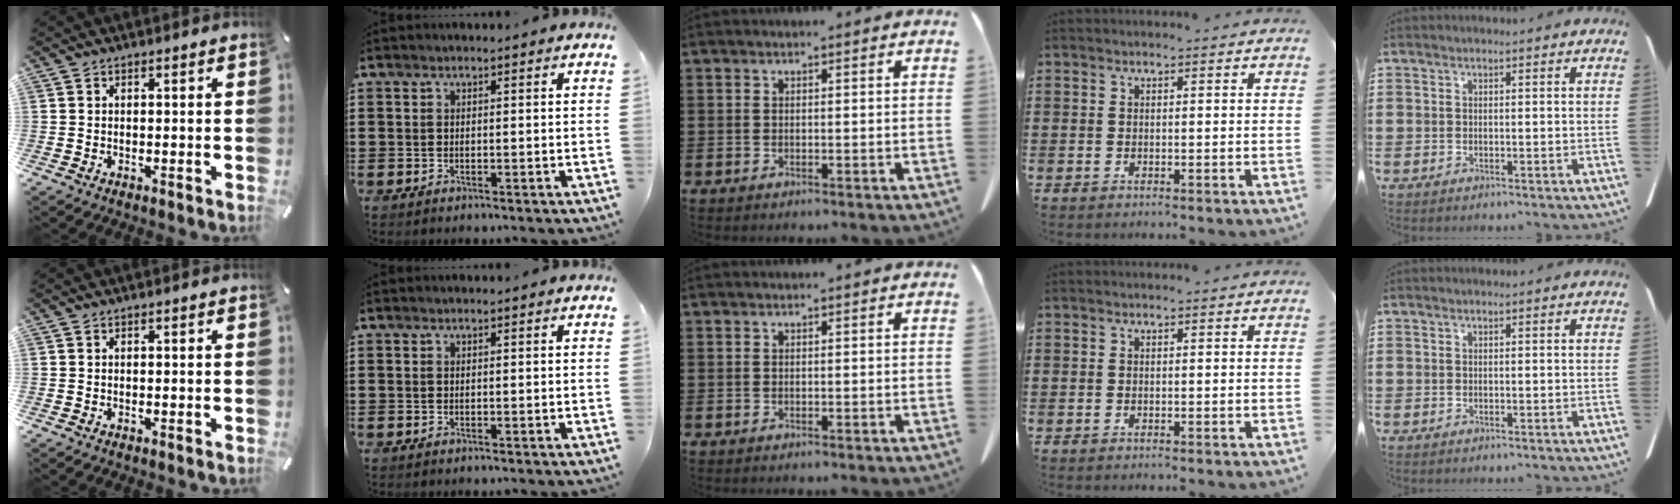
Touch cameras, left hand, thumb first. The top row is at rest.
{}